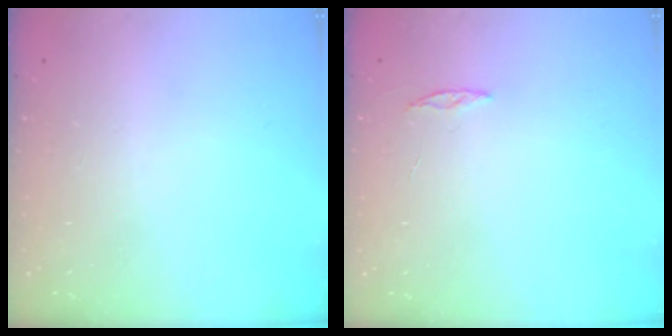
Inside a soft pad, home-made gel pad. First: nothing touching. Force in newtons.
{"total": 2.0, "press": 2.0, "slide": 0.2}